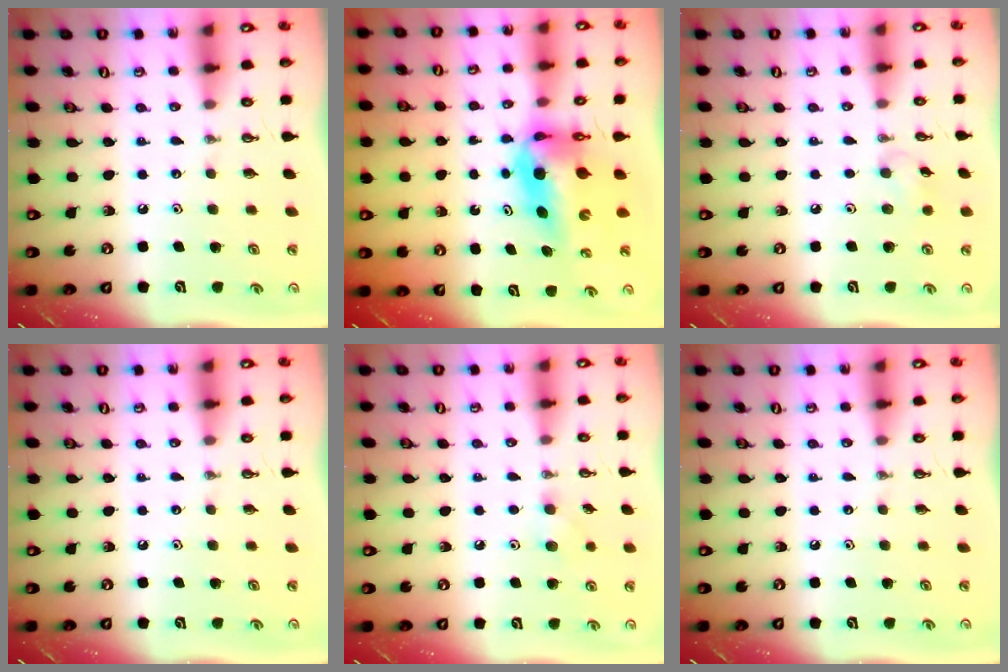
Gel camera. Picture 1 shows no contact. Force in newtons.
{"total": 8.4, "press": 8.3, "slide": 1.5}
{"total": 5.3, "press": 5.1, "slide": 1.1}
{"total": 0.0}
{"total": 6.4, "press": 6.3, "slide": 1.0}
{"total": 0.0}